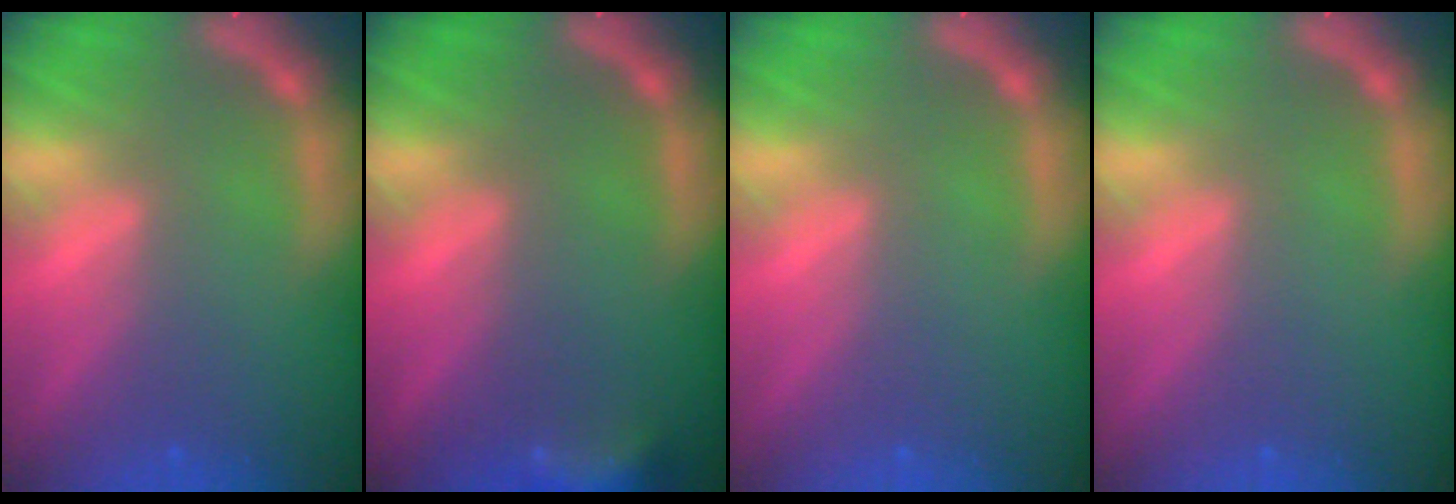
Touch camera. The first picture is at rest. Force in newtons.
{"total": 4.4}
{"total": 0.0}
{"total": 0.0}